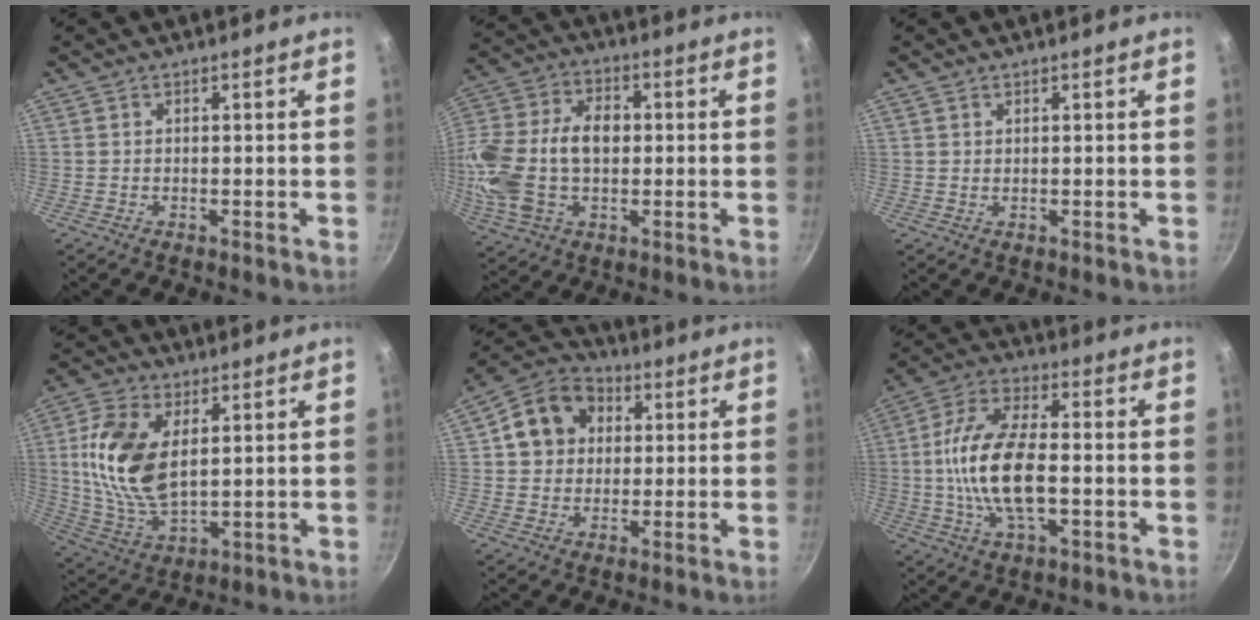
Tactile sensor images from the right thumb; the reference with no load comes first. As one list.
[{"total": 19.4, "force": [-0.4, 12.6, 14.7], "torque": [-0.286, 0.032, -0.011]}, {"total": 0.6, "force": [0.4, 0.3, 0.2], "torque": [-0.002, -0.007, 0.006]}, {"total": 15.7, "force": [3.3, 8.7, 12.6], "torque": [-0.241, -0.013, 0.070]}, {"total": 11.6, "force": [2.6, 9.8, 5.7], "torque": [-0.069, 0.014, 0.026]}, {"total": 16.0, "force": [-1.8, 7.6, 13.9], "torque": [-0.261, 0.025, -0.044]}]